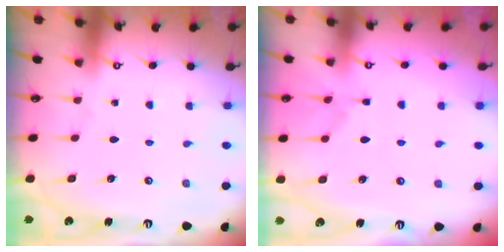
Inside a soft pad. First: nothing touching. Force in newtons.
{"total": 1.0, "press": 0.2, "slide": 1.0}